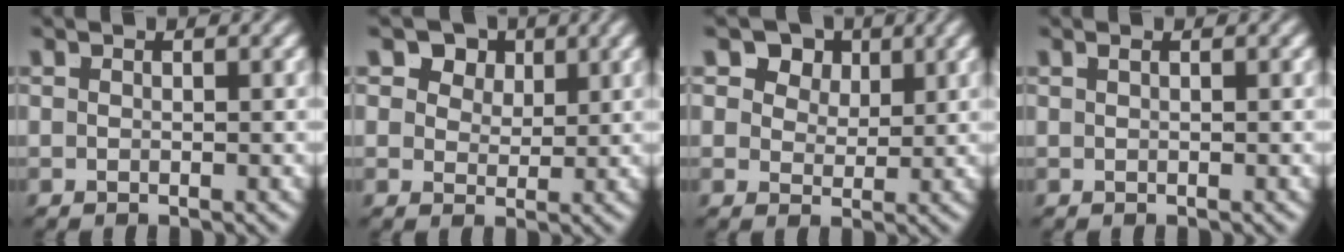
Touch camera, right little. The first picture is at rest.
{"total": 6.7, "force": [2.8, 5.2, 3.3], "torque": [-0.062, -0.005, 0.044]}
{"total": 7.3, "force": [3.0, 5.6, 3.6], "torque": [-0.066, -0.003, 0.048]}
{"total": 0.7, "force": [0.1, -0.7, 0.1], "torque": [0.005, 0.004, 0.003]}